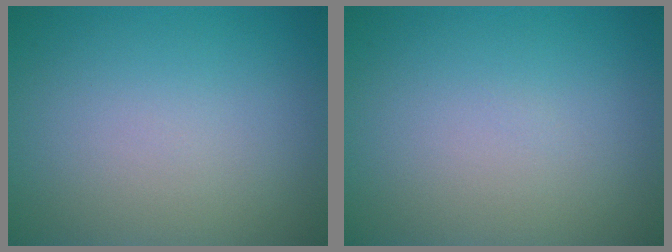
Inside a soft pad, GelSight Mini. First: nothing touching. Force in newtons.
{"total": 0.0}